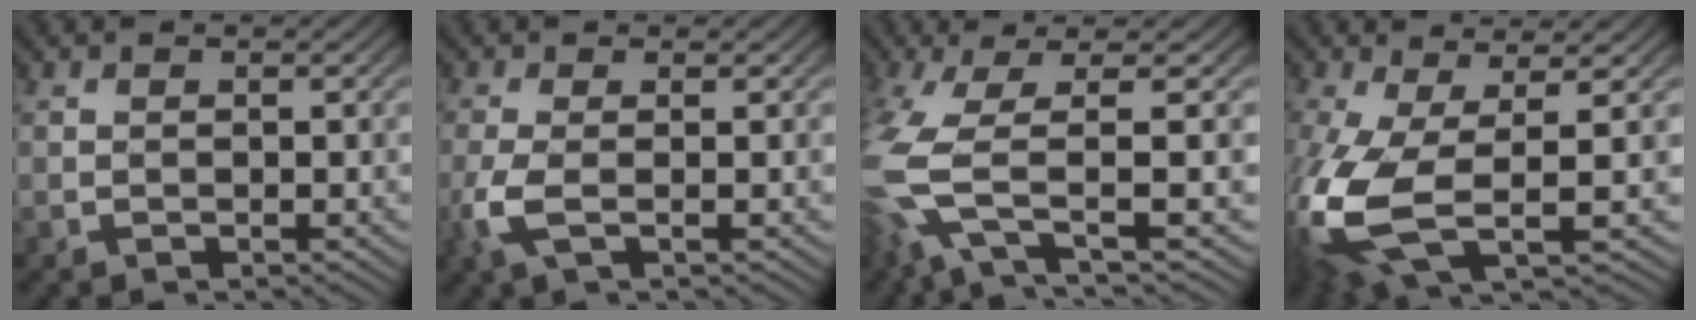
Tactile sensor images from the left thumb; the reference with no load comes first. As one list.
[{"total": 3.7, "force": [-1.1, 1.7, 3.1], "torque": [-0.083, 0.003, -0.029]}, {"total": 9.3, "force": [-4.0, 1.7, 8.3], "torque": [-0.207, -0.006, -0.084]}, {"total": 13.4, "force": [-2.9, 6.5, 11.3], "torque": [-0.293, -0.030, -0.047]}]